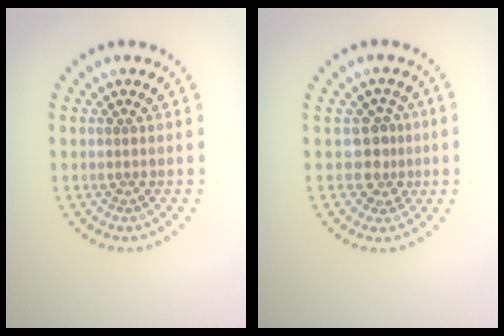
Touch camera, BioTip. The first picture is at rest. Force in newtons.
{"total": 2.6, "press": 2.2, "slide": 1.4}